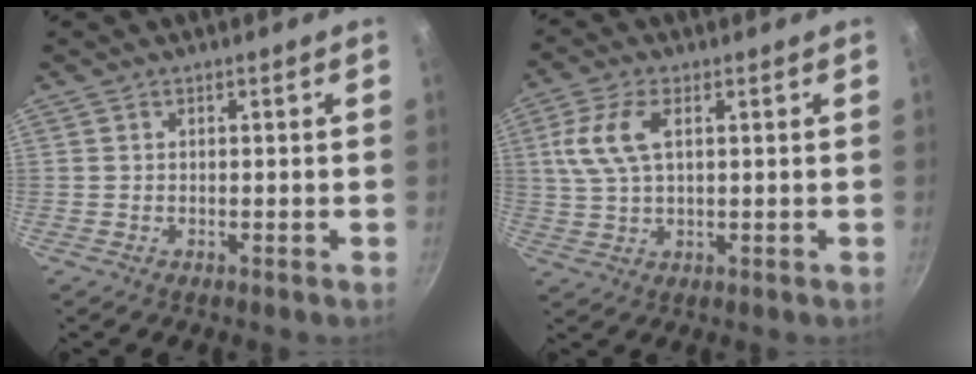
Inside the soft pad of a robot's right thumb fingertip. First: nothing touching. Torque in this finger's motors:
{"motor_torque": [0.75, 2.45, 0.91, 0.20, 0.13]}